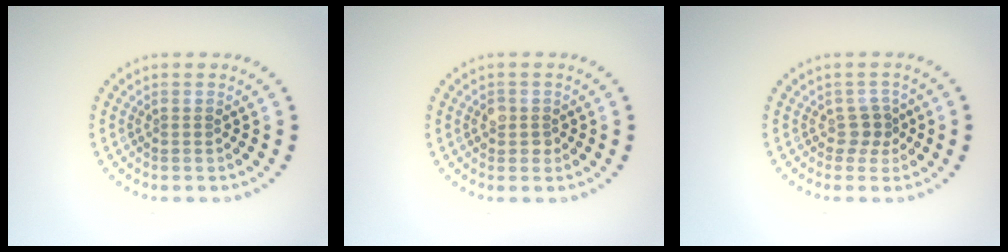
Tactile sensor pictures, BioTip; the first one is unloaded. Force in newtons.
{"total": 1.5, "press": 1.5, "slide": 0.4}
{"total": 1.6, "press": 1.1, "slide": 1.2}